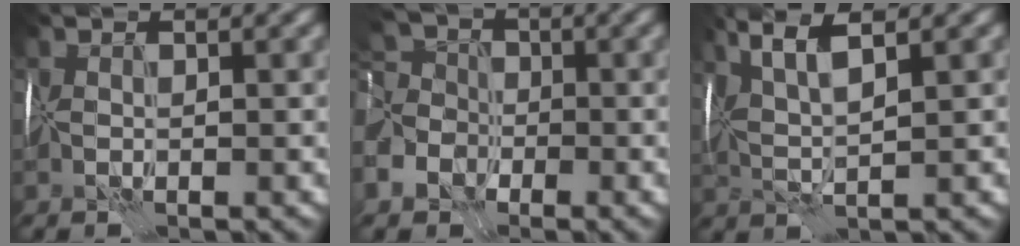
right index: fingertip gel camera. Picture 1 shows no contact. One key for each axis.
{"total": 8.7, "fx": -4.6, "fy": 6.4, "fz": 3.7, "tx": -0.077, "ty": -0.017, "tz": -0.090}
{"total": 4.9, "fx": 2.4, "fy": 1.0, "fz": 4.2, "tx": -0.086, "ty": 0.005, "tz": 0.047}